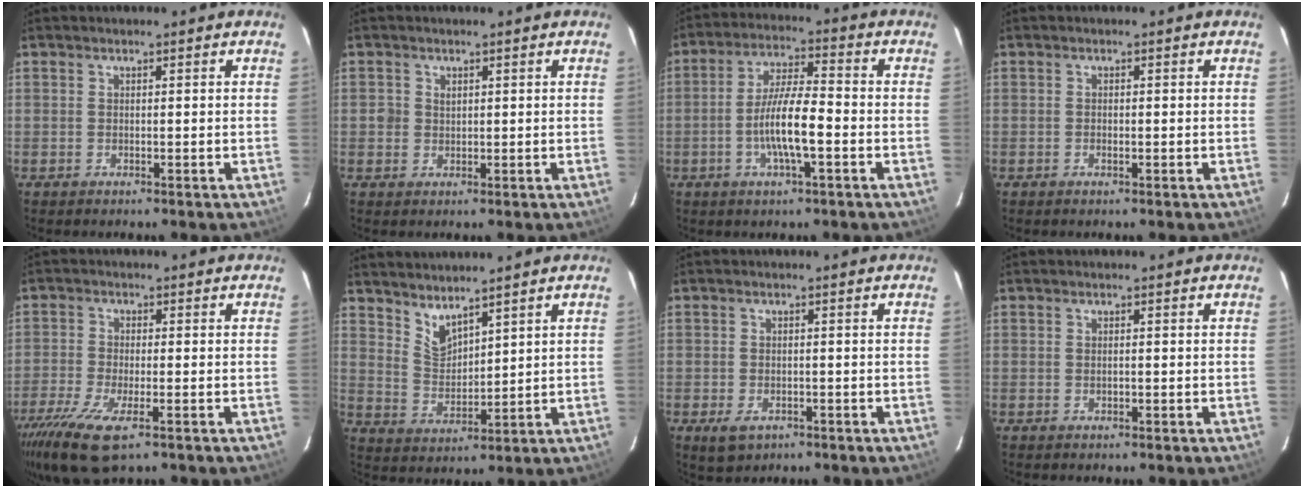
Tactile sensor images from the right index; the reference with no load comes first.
{"total": 1.8, "force": [0.3, 1.8, 0.2], "torque": [-0.002, 0.004, 0.004]}
{"total": 9.3, "force": [-2.8, 1.6, 8.7], "torque": [-0.171, 0.000, -0.053]}
{"total": 0.6, "force": [-0.3, 0.4, 0.4], "torque": [-0.009, -0.001, -0.005]}
{"total": 11.1, "force": [-6.7, 3.1, 8.3], "torque": [-0.189, -0.041, -0.126]}
{"total": 5.4, "force": [4.7, 1.6, 2.3], "torque": [-0.039, -0.007, 0.095]}
{"total": 3.9, "force": [-2.0, 2.5, 2.2], "torque": [-0.049, -0.010, -0.029]}
{"total": 0.5, "force": [-0.2, 0.3, 0.4], "torque": [-0.007, 0.000, -0.002]}